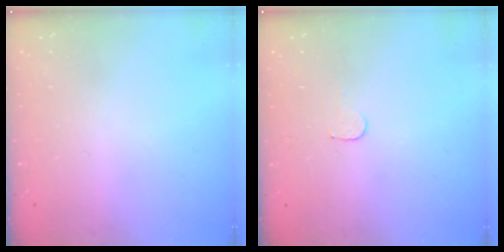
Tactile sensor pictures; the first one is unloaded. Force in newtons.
{"total": 3.4, "press": 3.4, "slide": 0.3}